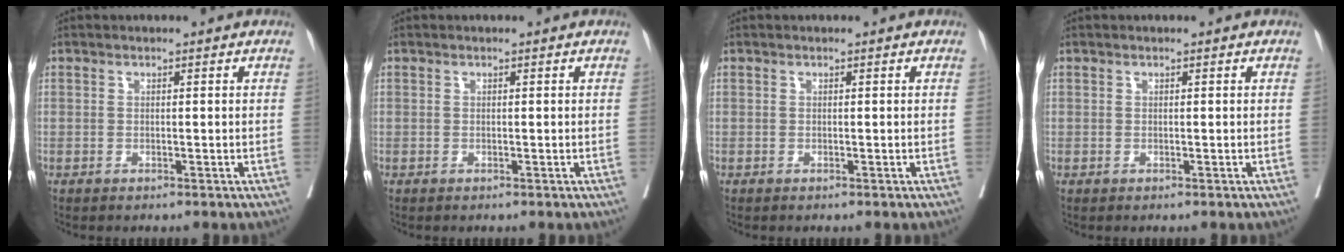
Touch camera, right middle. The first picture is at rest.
{"total": 0.0}
{"total": 0.0}
{"total": 0.0}